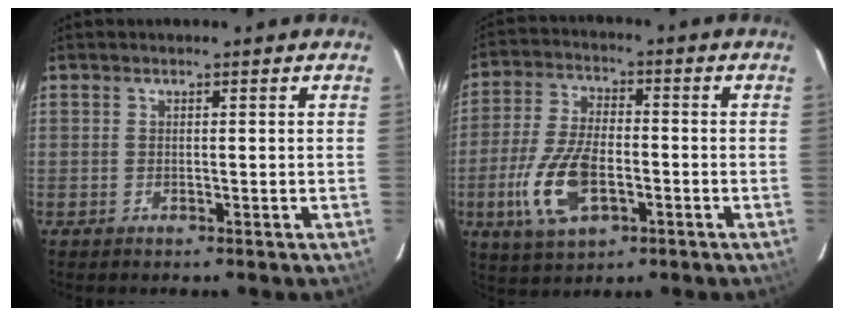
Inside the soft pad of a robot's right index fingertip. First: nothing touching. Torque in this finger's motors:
{"motor_torque": [1.75, -0.39, 0.38, 0.10]}